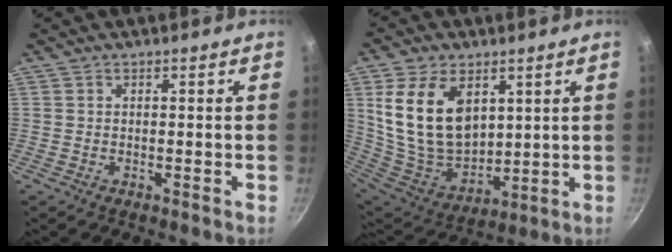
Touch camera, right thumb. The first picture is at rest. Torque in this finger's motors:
{"motor_torque": [-0.60, 1.60, 1.78, 0.99, 0.49]}